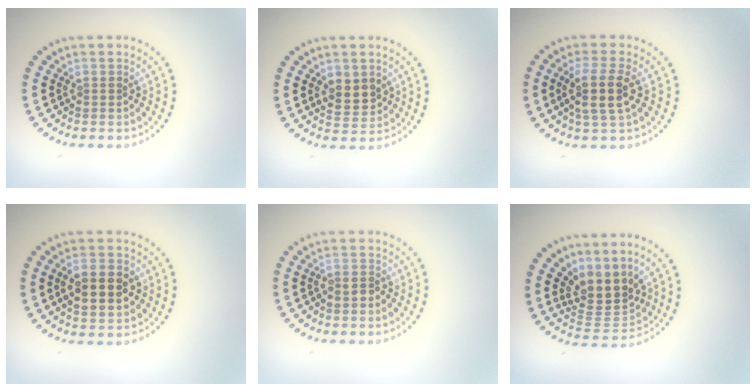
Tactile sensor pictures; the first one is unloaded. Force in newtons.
{"total": 2.6, "press": 2.5, "slide": 0.7}
{"total": 3.4, "press": 3.0, "slide": 1.6}
{"total": 4.6, "press": 4.6, "slide": 0.1}
{"total": 1.1, "press": 0.9, "slide": 0.7}
{"total": 4.0, "press": 3.1, "slide": 2.5}